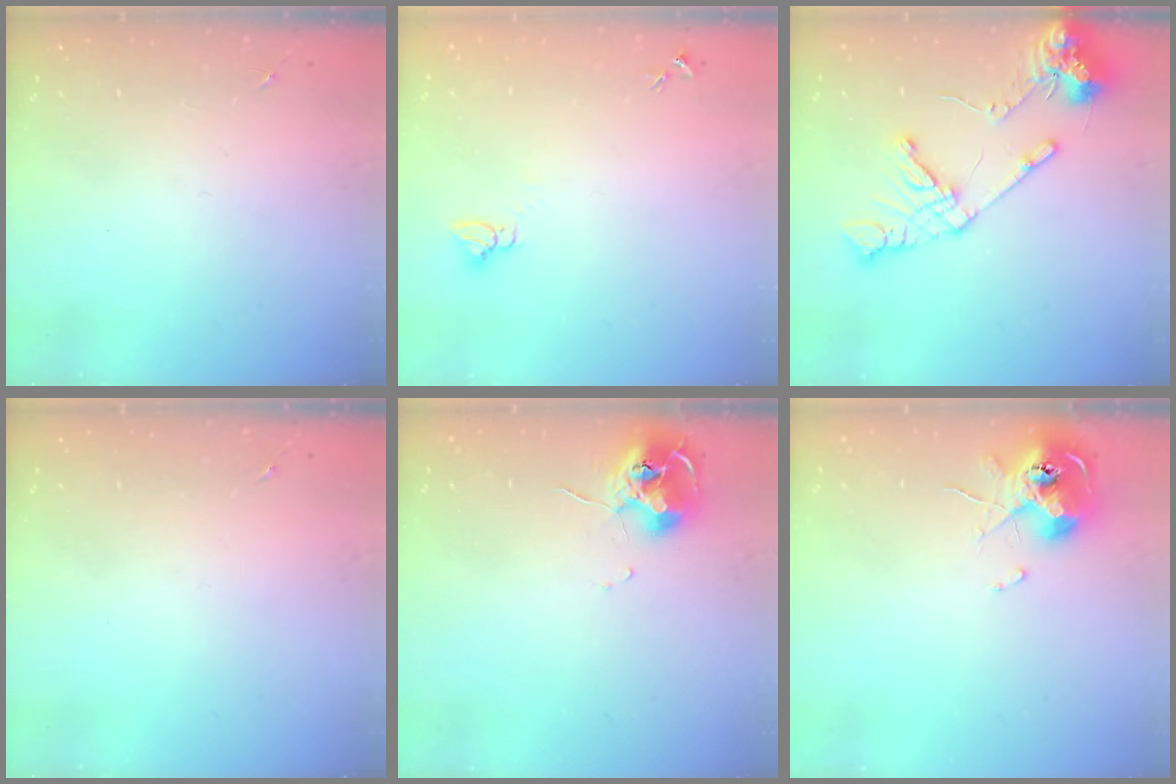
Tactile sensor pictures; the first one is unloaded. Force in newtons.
{"total": 2.7, "press": 2.7, "slide": 0.1}
{"total": 15.5, "press": 15.3, "slide": 2.3}
{"total": 0.0}
{"total": 9.8, "press": 9.8, "slide": 0.5}
{"total": 10.0, "press": 9.9, "slide": 1.1}